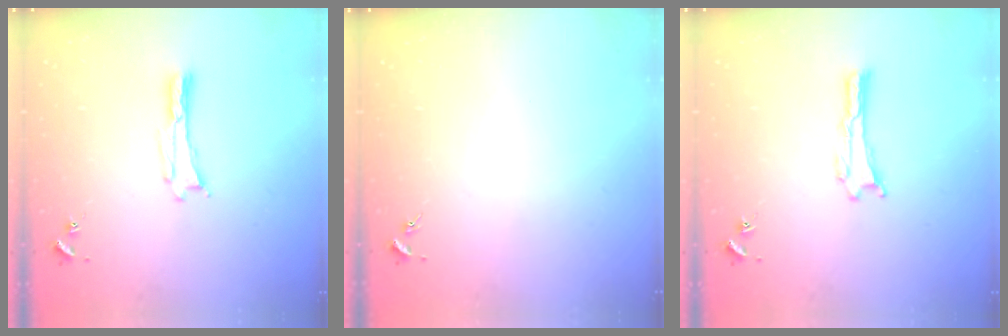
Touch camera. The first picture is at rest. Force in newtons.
{"total": 0.0}
{"total": 0.0}